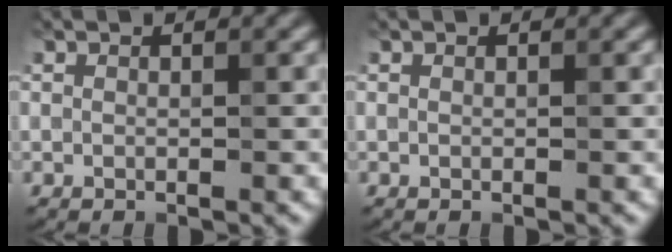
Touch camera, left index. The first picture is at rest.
{"total": 0.0}